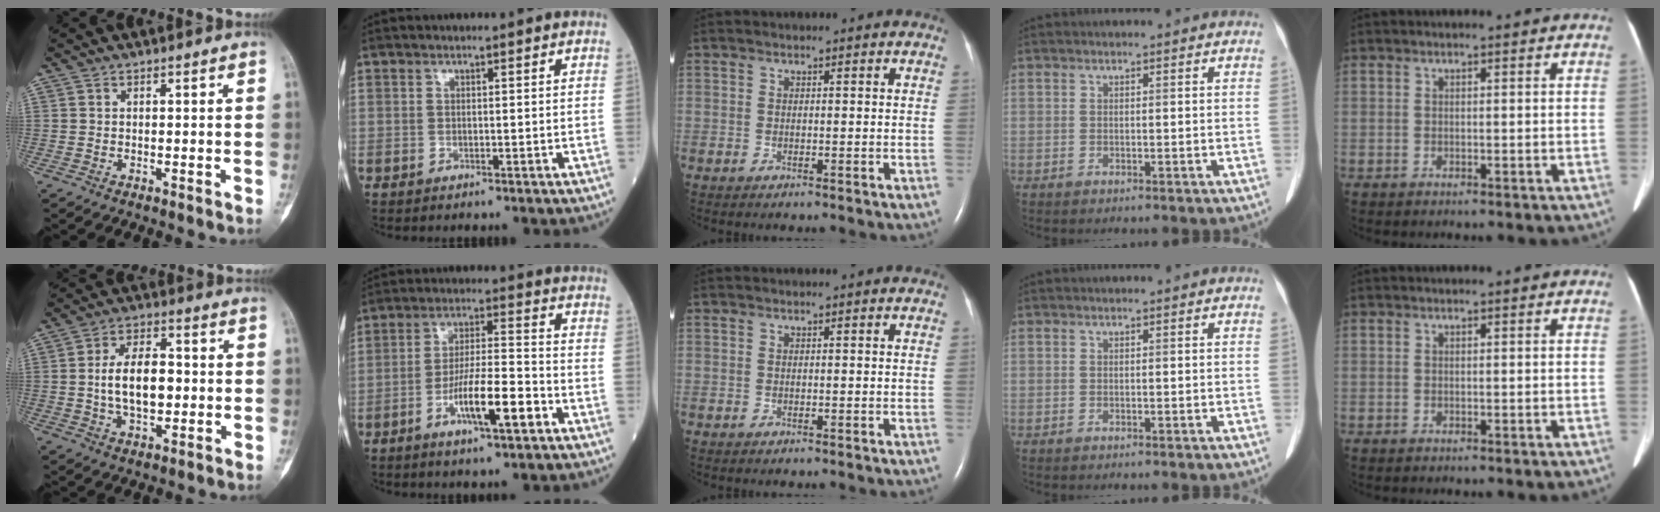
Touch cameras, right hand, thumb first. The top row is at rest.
{"thumb": {"total": 11.0, "force": [-0.3, 6.2, 9.0], "torque": [-0.143, 0.012, -0.005]}, "index": {"total": 9.9, "force": [-4.5, 1.4, 8.7], "torque": [-0.159, 0.000, -0.076]}}